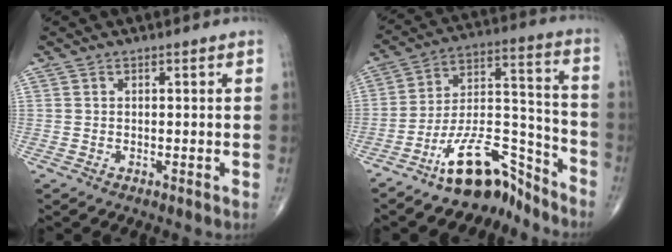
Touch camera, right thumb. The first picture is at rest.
{"total": 13.9, "force": [-11.1, 5.2, 6.6], "torque": [-0.090, 0.119, -0.195]}